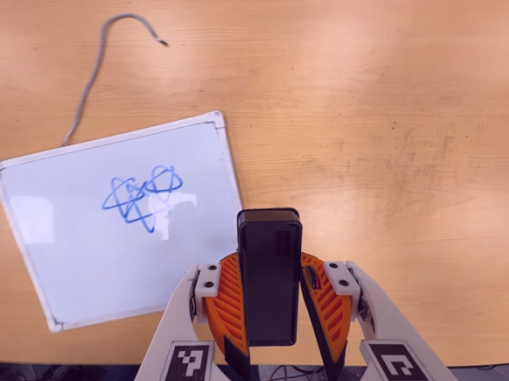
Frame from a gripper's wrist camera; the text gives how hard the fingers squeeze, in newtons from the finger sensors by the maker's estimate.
{"total": 5.8, "left": 5.5, "right": 6.0}